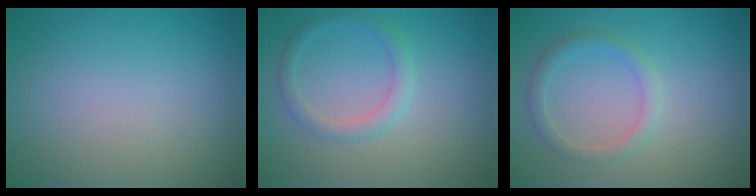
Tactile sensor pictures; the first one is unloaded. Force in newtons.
{"total": 1.9, "press": 1.9, "slide": 0.1}
{"total": 1.9, "press": 1.9, "slide": 0.1}